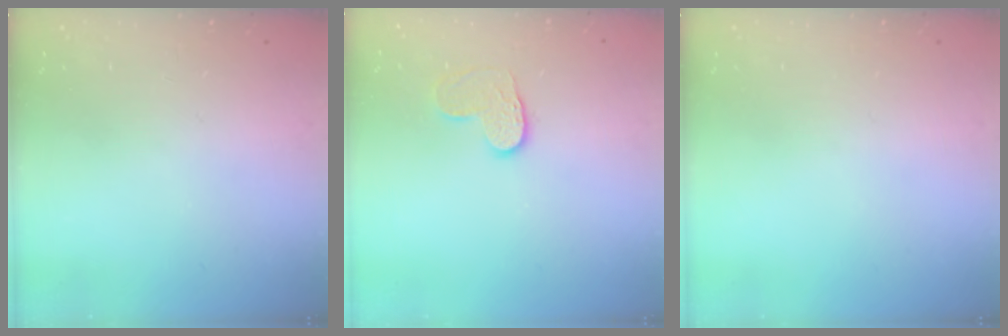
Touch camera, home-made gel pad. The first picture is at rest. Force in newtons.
{"total": 7.6, "press": 7.6, "slide": 0.4}
{"total": 0.0}